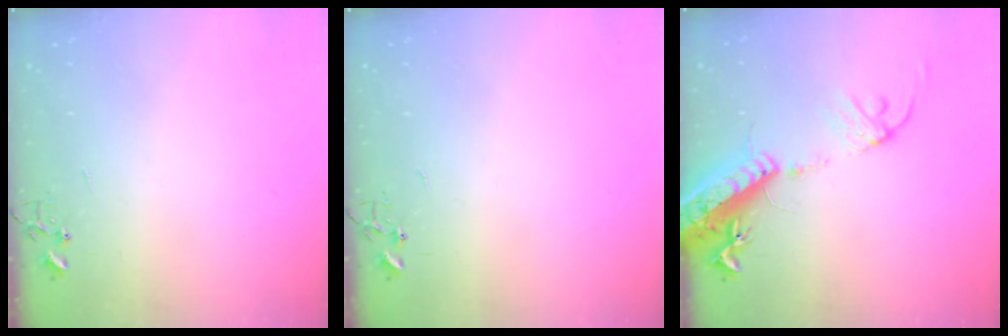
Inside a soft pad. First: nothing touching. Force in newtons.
{"total": 0.0}
{"total": 17.9, "press": 17.4, "slide": 4.2}